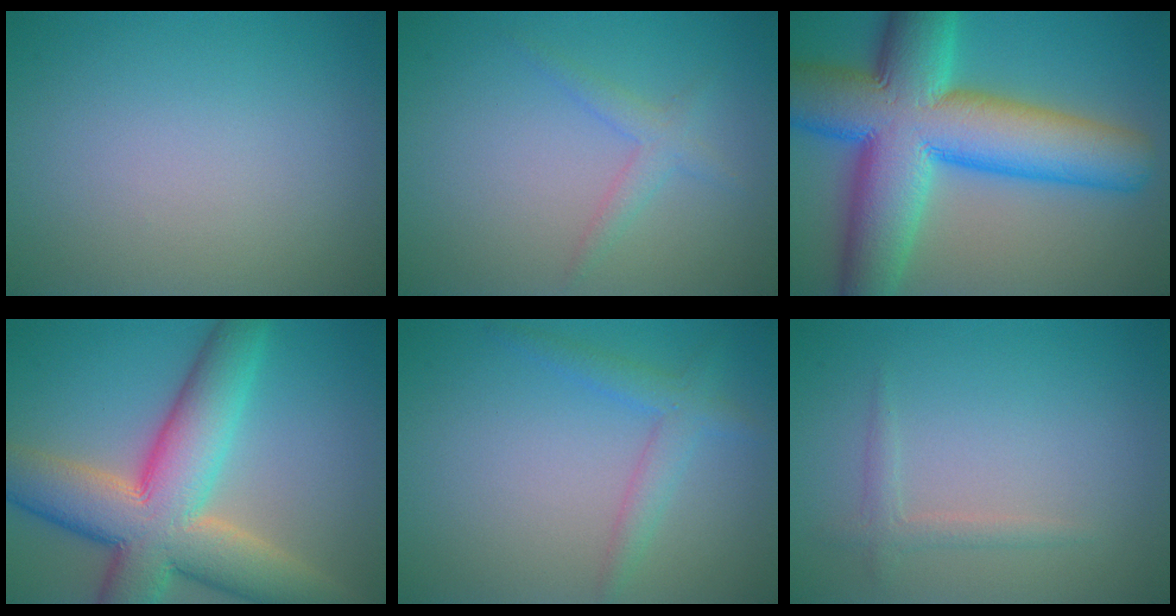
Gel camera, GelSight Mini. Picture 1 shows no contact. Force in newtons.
{"total": 1.8, "press": 1.8, "slide": 0.1}
{"total": 15.6, "press": 15.6, "slide": 0.5}
{"total": 12.1, "press": 12.0, "slide": 0.9}
{"total": 2.5, "press": 2.5, "slide": 0.1}
{"total": 1.3, "press": 1.3, "slide": 0.0}